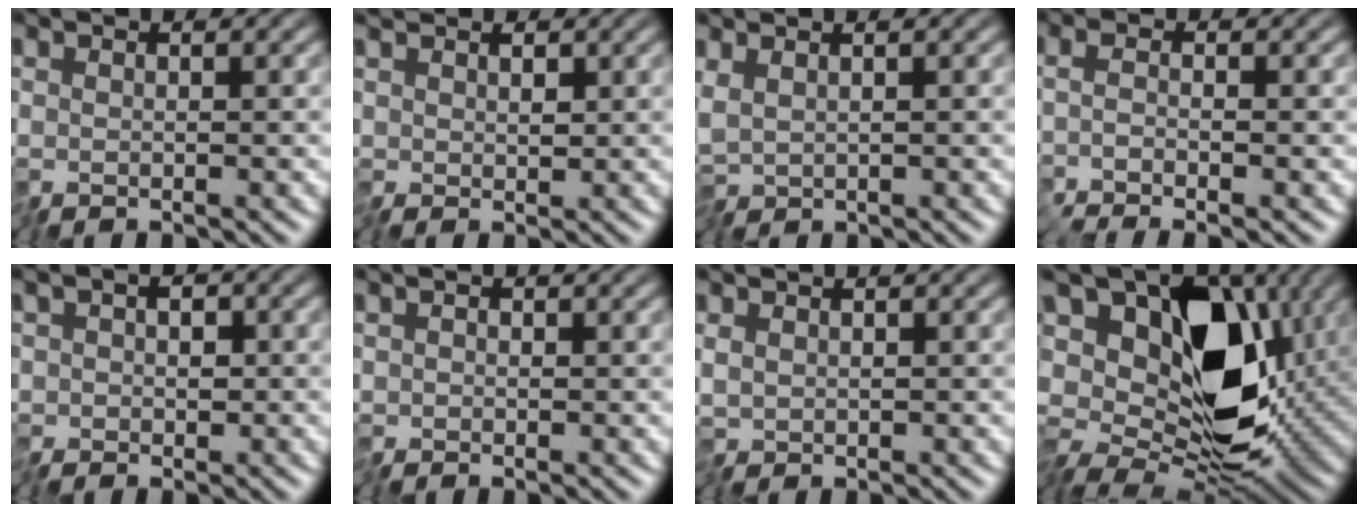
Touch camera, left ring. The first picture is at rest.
{"total": 1.5, "force": [1.0, 1.0, 0.4], "torque": [-0.015, 0.006, 0.014]}
{"total": 2.1, "force": [-0.1, 1.1, 1.8], "torque": [-0.043, -0.001, -0.002]}
{"total": 0.8, "force": [-0.5, -0.3, 0.6], "torque": [-0.015, -0.002, -0.014]}
{"total": 2.8, "force": [-0.1, 2.0, 2.0], "torque": [-0.037, 0.003, -0.009]}
{"total": 0.8, "force": [-0.2, 0.7, 0.3], "torque": [-0.008, 0.001, -0.009]}
{"total": 1.0, "force": [0.2, 0.6, 0.7], "torque": [-0.015, 0.000, 0.002]}
{"total": 13.4, "force": [2.1, 8.4, 10.2], "torque": [-0.163, 0.007, 0.027]}